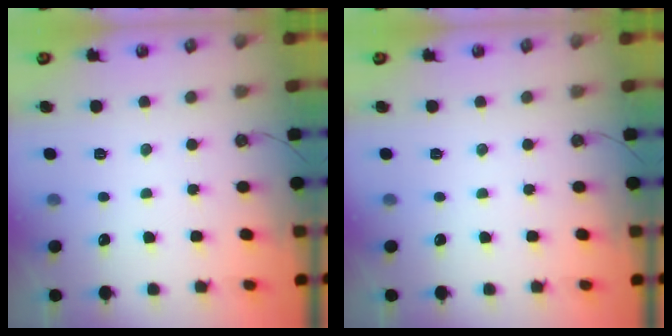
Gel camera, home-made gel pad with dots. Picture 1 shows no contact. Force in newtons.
{"total": 0.0}